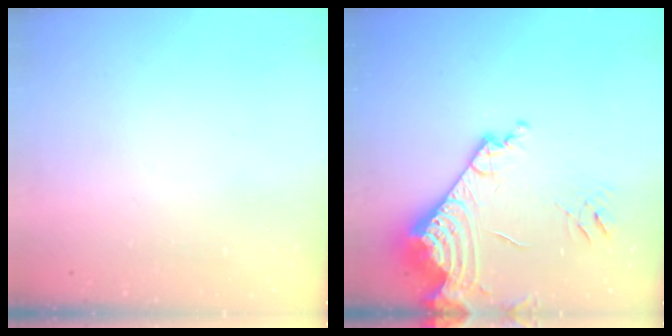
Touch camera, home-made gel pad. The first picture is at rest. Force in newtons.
{"total": 21.0, "press": 20.9, "slide": 2.5}